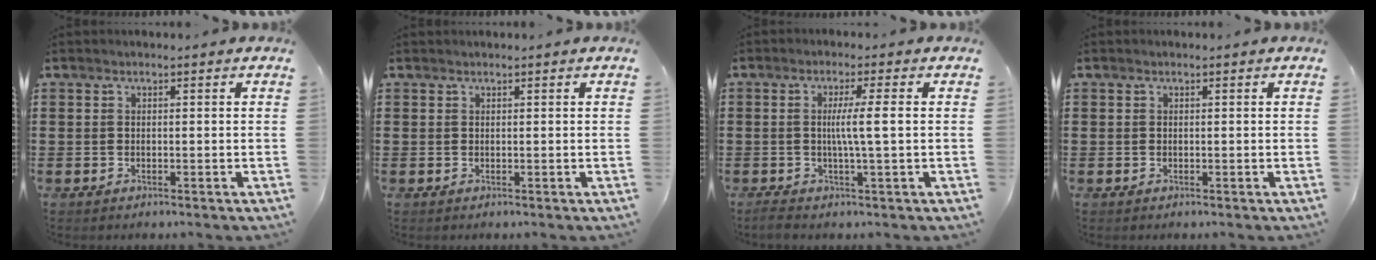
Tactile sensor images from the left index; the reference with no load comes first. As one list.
[{"total": 0.0}, {"total": 4.9, "force": [-0.1, -0.3, 4.9], "torque": [-0.091, -0.006, -0.006]}, {"total": 0.0}]